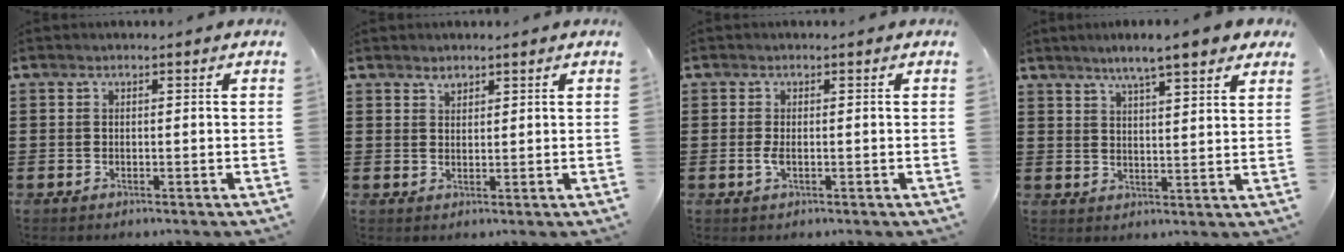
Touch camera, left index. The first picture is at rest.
{"total": 1.5, "force": [1.3, 0.6, 0.2], "torque": [0.001, -0.003, 0.024]}
{"total": 1.4, "force": [-0.2, 0.4, 1.3], "torque": [-0.032, -0.003, -0.006]}
{"total": 5.4, "force": [4.5, 0.5, 2.9], "torque": [-0.072, -0.006, 0.078]}